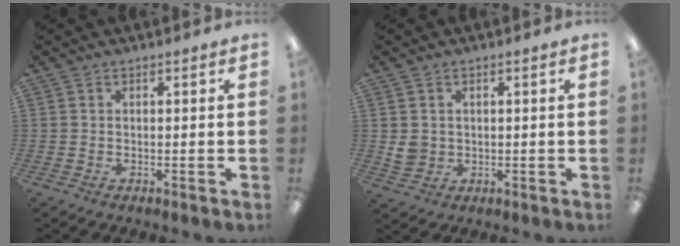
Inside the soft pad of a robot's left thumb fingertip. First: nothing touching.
{"total": 3.8, "force": [0.9, 3.5, 1.2], "torque": [-0.011, 0.002, 0.016]}